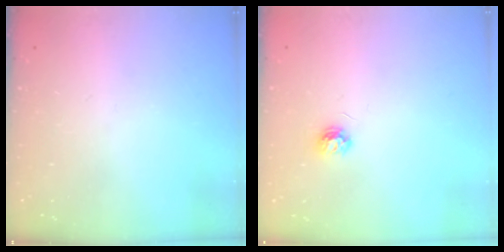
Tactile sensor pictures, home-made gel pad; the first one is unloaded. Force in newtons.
{"total": 3.9, "press": 3.8, "slide": 0.5}